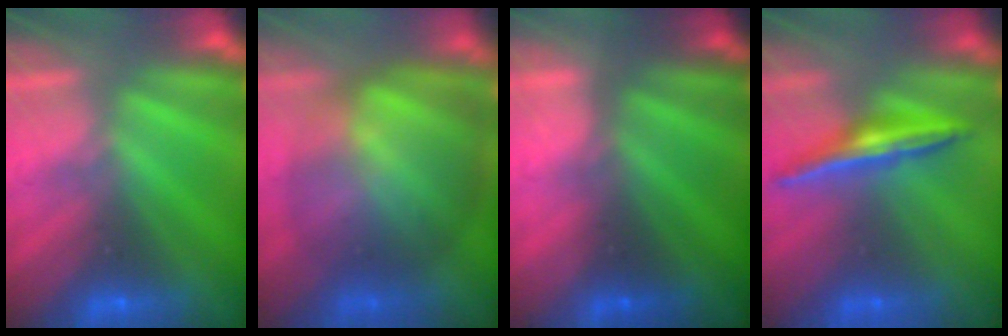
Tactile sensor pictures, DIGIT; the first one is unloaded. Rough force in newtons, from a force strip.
{"total": 8.5}
{"total": 1.9}
{"total": 1.6}